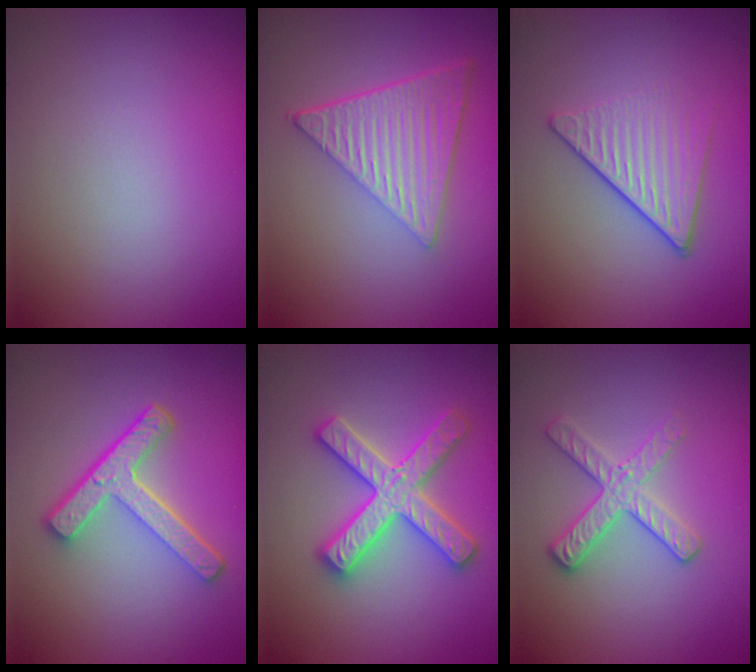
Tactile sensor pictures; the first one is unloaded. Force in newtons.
{"total": 6.6, "press": 4.3, "slide": 5.0}
{"total": 4.3, "press": 2.8, "slide": 3.2}
{"total": 4.4, "press": 3.2, "slide": 3.0}
{"total": 5.1, "press": 5.0, "slide": 0.7}
{"total": 2.6, "press": 2.4, "slide": 0.9}